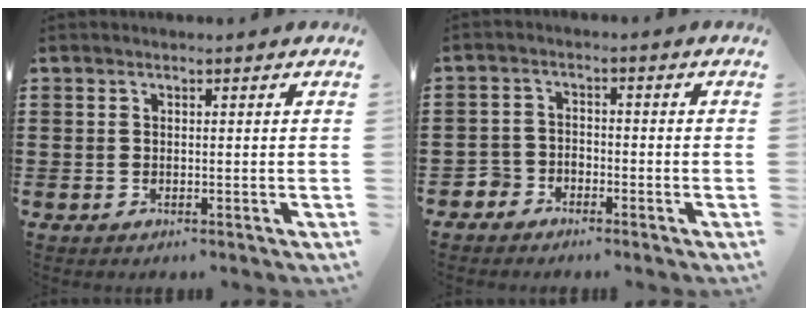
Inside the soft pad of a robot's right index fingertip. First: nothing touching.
{"total": 3.0, "force": [-2.5, 1.6, 0.1], "torque": [-0.019, 0.002, -0.056]}